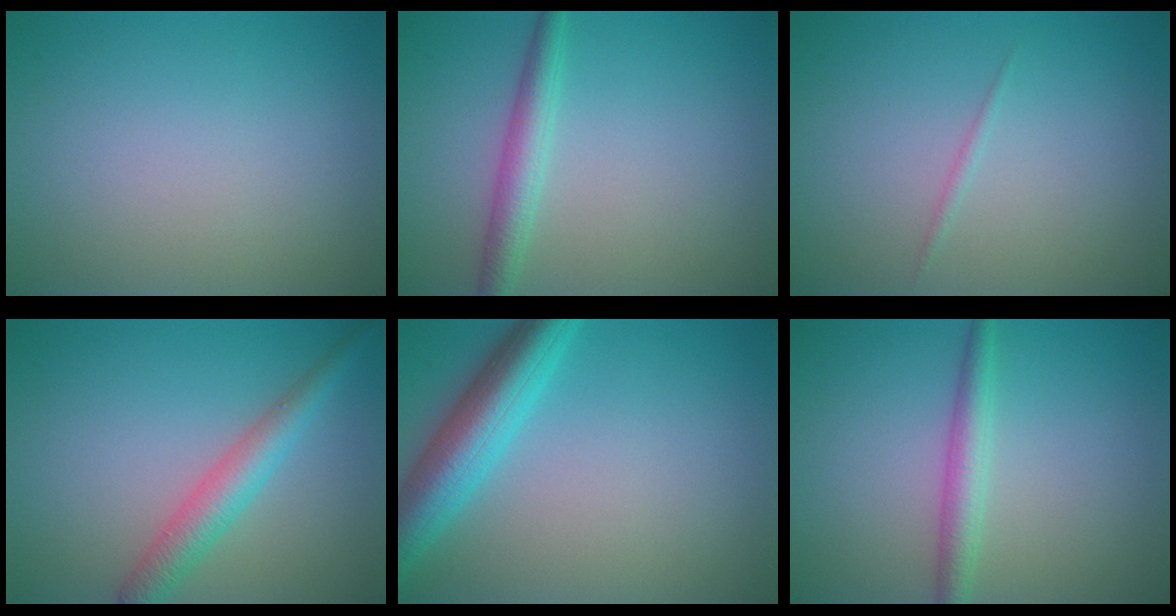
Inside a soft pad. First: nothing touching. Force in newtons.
{"total": 2.8, "press": 2.8, "slide": 0.1}
{"total": 0.5, "press": 0.5, "slide": 0.0}
{"total": 3.5, "press": 3.5, "slide": 0.1}
{"total": 6.1, "press": 6.1, "slide": 0.2}
{"total": 2.6, "press": 2.6, "slide": 0.0}